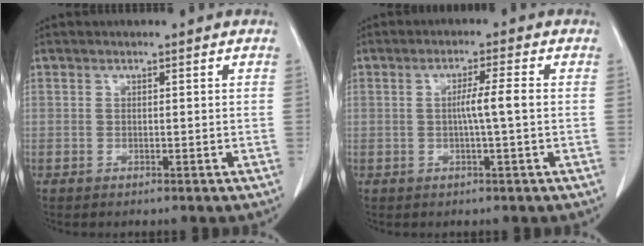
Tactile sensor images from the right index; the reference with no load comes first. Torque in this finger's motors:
{"motor_torque": [0.65, -0.25, 0.34, 0.06]}